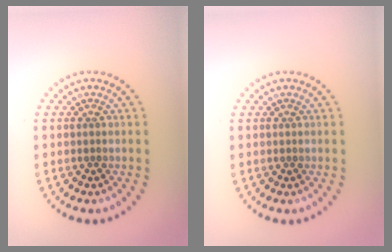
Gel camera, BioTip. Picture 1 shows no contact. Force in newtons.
{"total": 0.0}